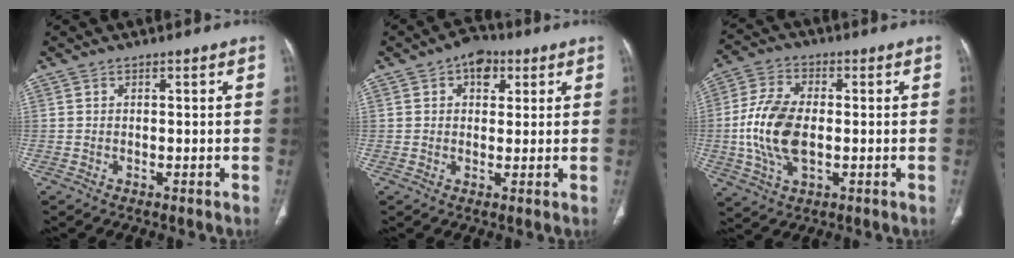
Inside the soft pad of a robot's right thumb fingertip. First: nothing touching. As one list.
[{"total": 6.0, "force": [2.5, 4.2, 3.5], "torque": [-0.013, 0.002, 0.030]}, {"total": 12.7, "force": [-1.1, 7.3, 10.3], "torque": [-0.215, 0.007, -0.019]}]